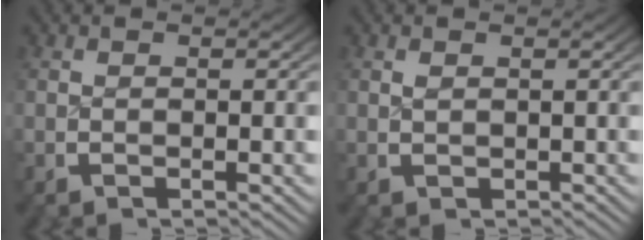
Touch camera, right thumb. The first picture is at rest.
{"total": 1.0, "force": [0.5, 0.0, -0.8], "torque": [0.010, -0.005, 0.012]}